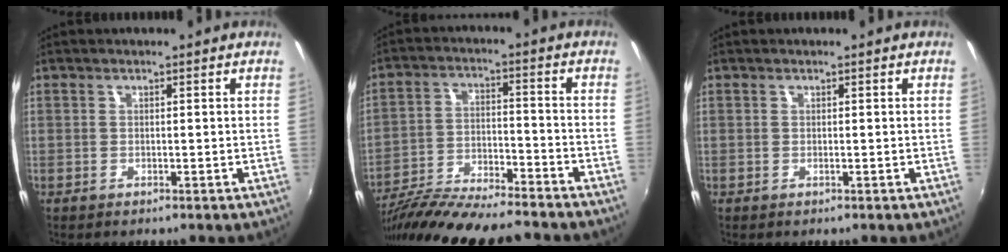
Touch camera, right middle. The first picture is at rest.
{"total": 18.9, "force": [-16.4, 2.5, 8.9], "torque": [-0.174, -0.038, -0.271]}
{"total": 0.0}